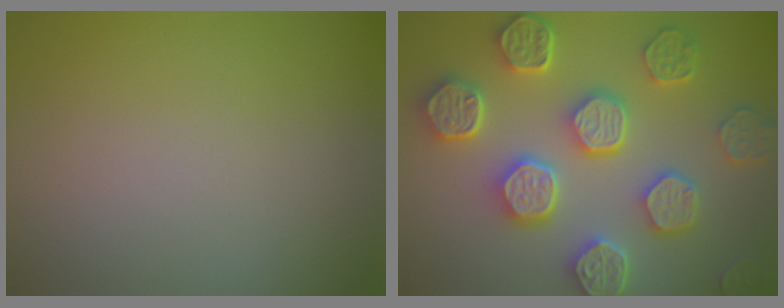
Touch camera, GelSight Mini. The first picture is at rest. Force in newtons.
{"total": 8.0, "press": 6.5, "slide": 4.7}